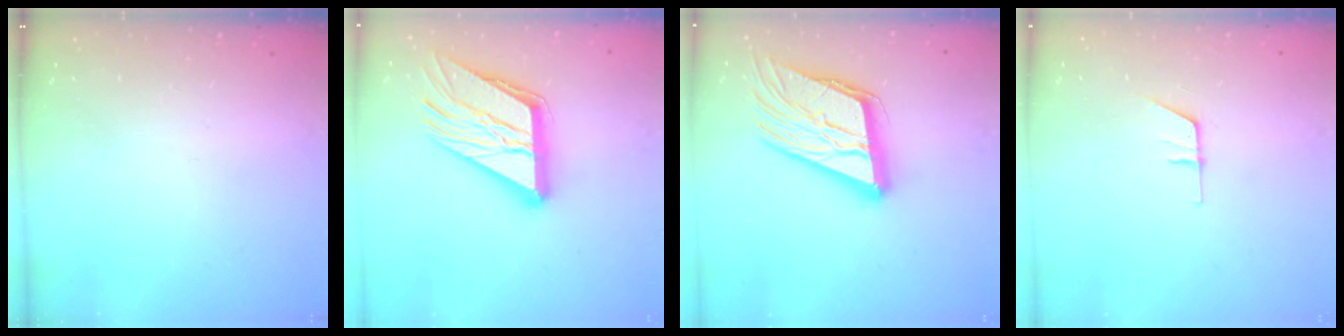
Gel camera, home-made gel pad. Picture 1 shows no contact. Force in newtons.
{"total": 21.5, "press": 21.3, "slide": 2.9}
{"total": 19.2, "press": 19.0, "slide": 2.8}
{"total": 5.4, "press": 5.4, "slide": 0.5}